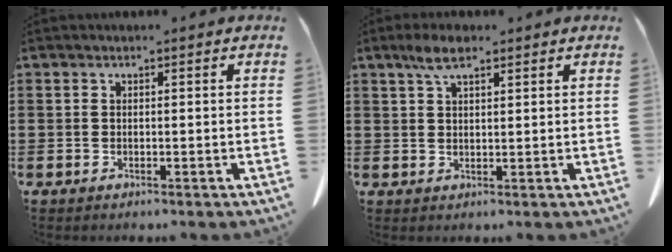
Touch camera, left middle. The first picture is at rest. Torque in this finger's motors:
{"motor_torque": [1.05, 1.09, 0.61, 0.16]}